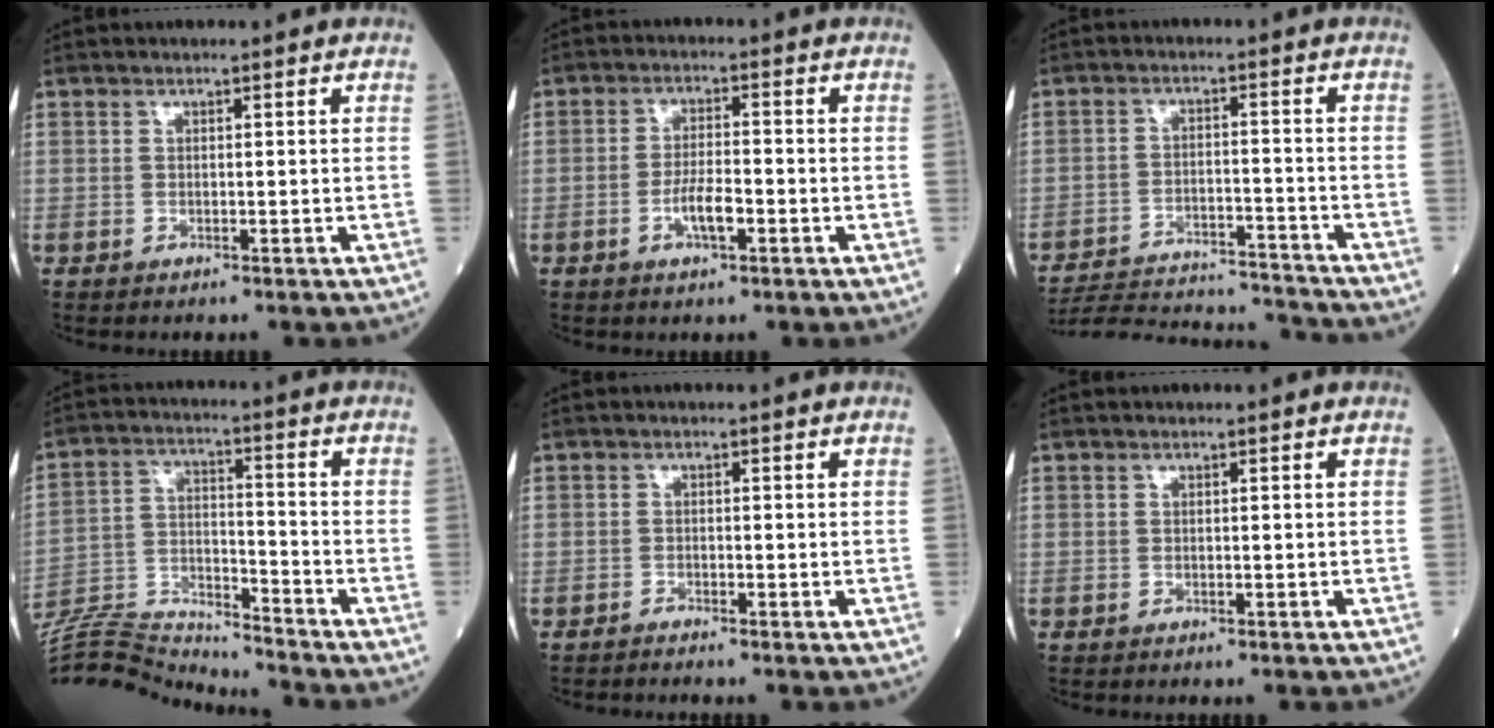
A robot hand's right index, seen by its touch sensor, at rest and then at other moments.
{"total": 4.6, "force": [-1.8, 1.1, 4.1], "torque": [-0.077, 0.002, -0.033]}
{"total": 16.4, "force": [-16.0, 0.7, 3.2], "torque": [-0.061, 0.003, -0.235]}
{"total": 13.6, "force": [-13.6, 0.0, 1.1], "torque": [-0.031, 0.025, -0.242]}
{"total": 0.8, "force": [-0.7, -0.3, 0.1], "torque": [-0.005, -0.002, -0.012]}
{"total": 0.0}